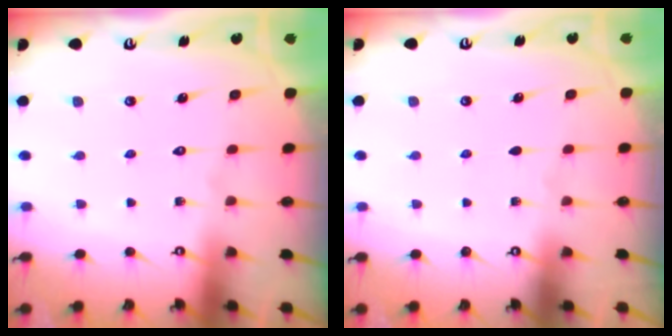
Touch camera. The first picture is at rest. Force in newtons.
{"total": 0.0}